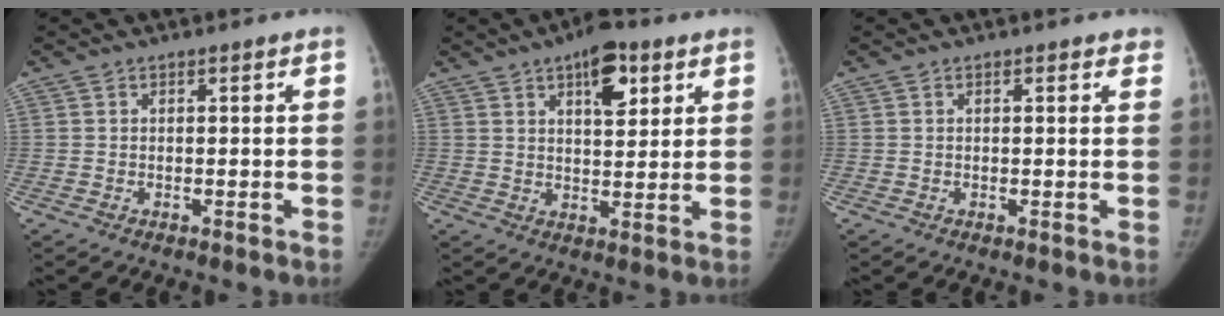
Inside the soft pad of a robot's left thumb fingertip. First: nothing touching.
{"total": 9.3, "force": [4.7, 4.2, 6.9], "torque": [-0.076, -0.019, 0.068]}
{"total": 1.9, "force": [1.4, 0.7, 1.0], "torque": [0.001, 0.001, 0.013]}